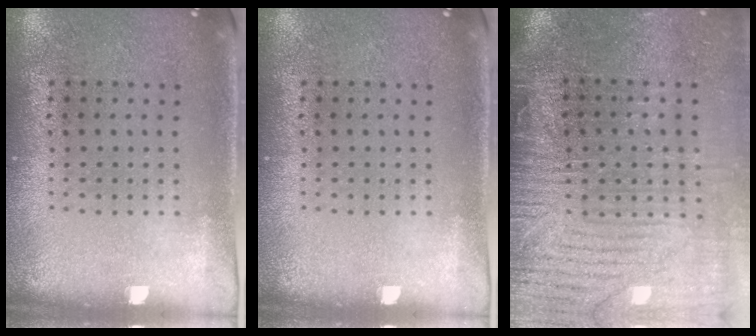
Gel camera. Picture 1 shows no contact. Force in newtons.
{"total": 0.0}
{"total": 4.3, "press": 3.6, "slide": 2.3}